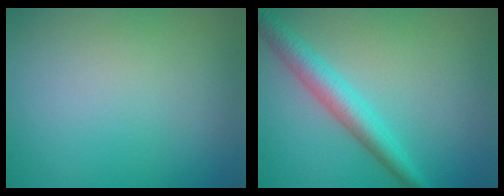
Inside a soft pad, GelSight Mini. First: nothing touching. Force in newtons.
{"total": 3.7, "press": 3.7, "slide": 0.1}